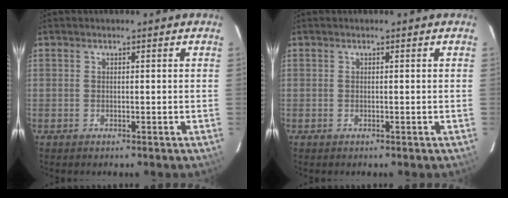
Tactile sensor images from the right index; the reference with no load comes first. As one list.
[{"total": 0.0}]